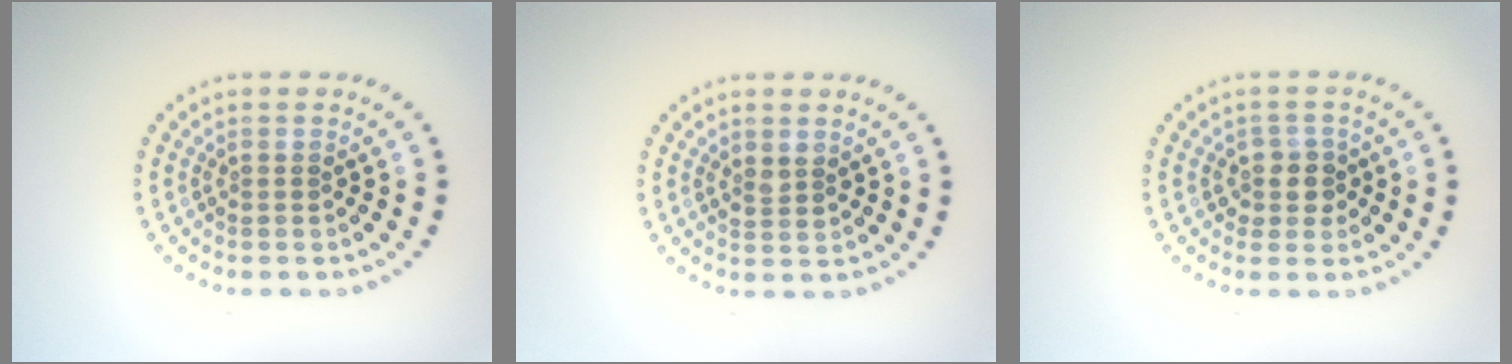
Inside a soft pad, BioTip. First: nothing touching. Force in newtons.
{"total": 1.4, "press": 1.4, "slide": 0.3}
{"total": 2.3, "press": 1.9, "slide": 1.2}